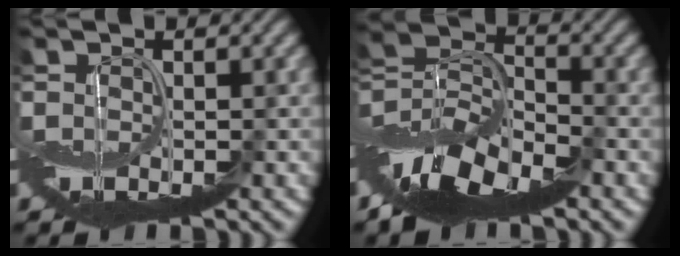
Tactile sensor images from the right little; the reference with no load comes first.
{"total": 9.1, "force": [-5.4, 4.4, 5.9], "torque": [-0.108, 0.005, -0.119]}